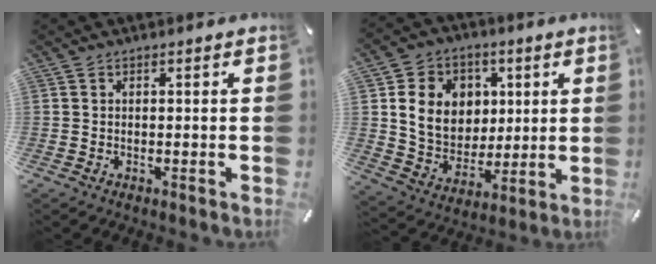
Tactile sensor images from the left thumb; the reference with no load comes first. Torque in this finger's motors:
{"motor_torque": [1.18, 1.14, 0.40, -0.09, 0.13]}